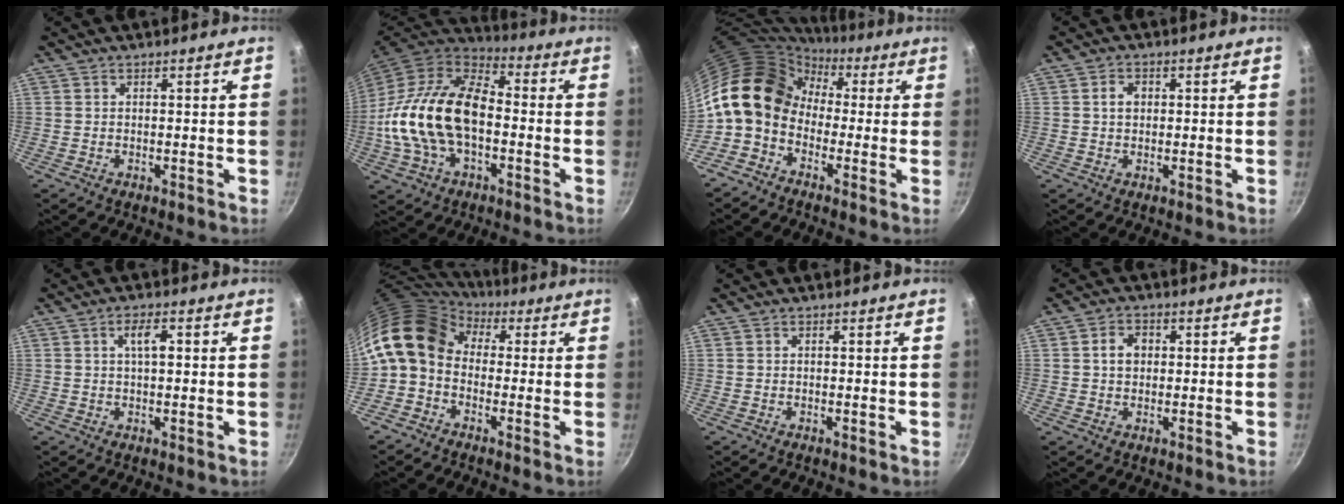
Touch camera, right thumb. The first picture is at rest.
{"total": 22.1, "force": [-2.4, 13.4, 17.4], "torque": [-0.317, 0.034, -0.055]}
{"total": 13.2, "force": [0.0, 10.3, 8.3], "torque": [-0.117, 0.034, -0.026]}
{"total": 2.6, "force": [0.4, 2.0, 1.6], "torque": [-0.016, 0.006, 0.005]}
{"total": 4.1, "force": [0.8, 1.6, 3.7], "torque": [-0.058, 0.007, 0.009]}
{"total": 11.8, "force": [1.6, 8.8, 7.7], "torque": [-0.133, 0.026, 0.004]}
{"total": 0.0}
{"total": 3.9, "force": [0.5, 3.1, 2.3], "torque": [-0.022, 0.008, 0.005]}